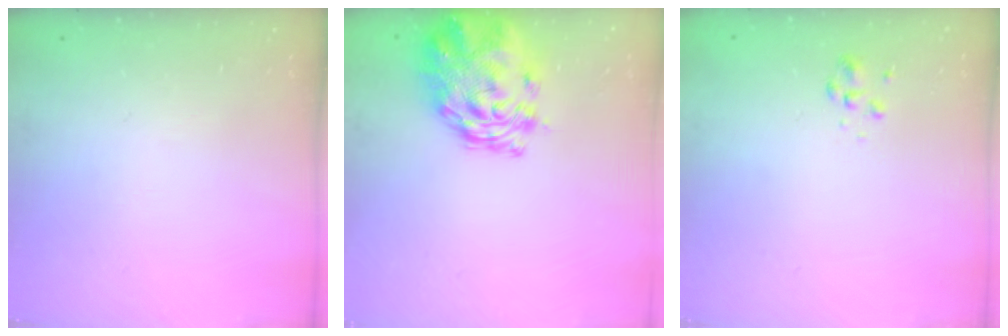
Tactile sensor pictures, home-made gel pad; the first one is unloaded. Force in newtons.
{"total": 5.2, "press": 4.8, "slide": 1.9}
{"total": 2.5, "press": 2.5, "slide": 0.6}